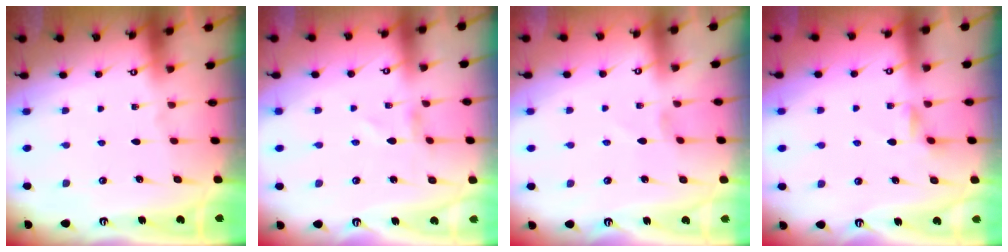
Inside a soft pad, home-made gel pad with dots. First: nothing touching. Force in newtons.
{"total": 1.0, "press": 1.0, "slide": 0.1}
{"total": 0.0}
{"total": 1.4, "press": 1.4, "slide": 0.3}